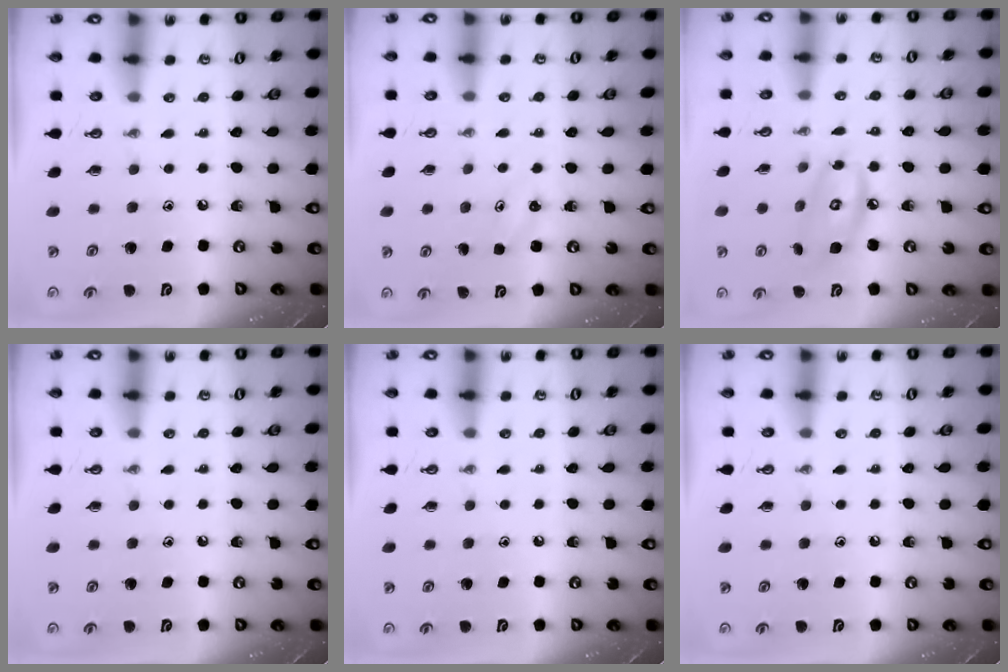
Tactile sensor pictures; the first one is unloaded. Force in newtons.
{"total": 3.1, "press": 3.1, "slide": 0.3}
{"total": 9.5, "press": 9.4, "slide": 0.7}
{"total": 0.0}
{"total": 0.0}
{"total": 0.0}